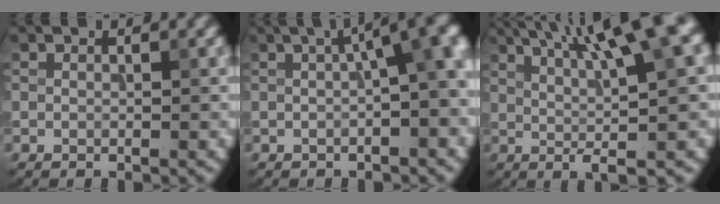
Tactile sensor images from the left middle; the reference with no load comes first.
{"total": 5.9, "force": [0.6, 1.3, 5.7], "torque": [-0.069, 0.018, 0.006]}
{"total": 11.7, "force": [3.5, 2.4, 10.9], "torque": [-0.128, 0.021, 0.051]}